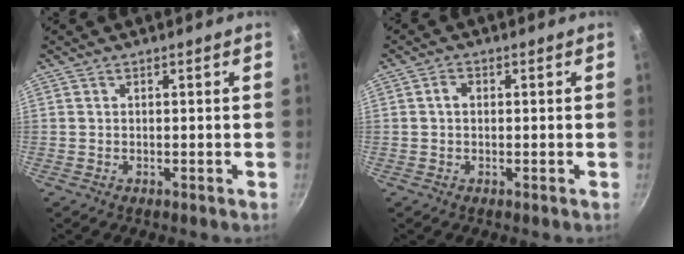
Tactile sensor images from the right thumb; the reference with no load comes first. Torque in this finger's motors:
{"motor_torque": [0.08, 1.10, 0.56, -0.36, -0.02]}